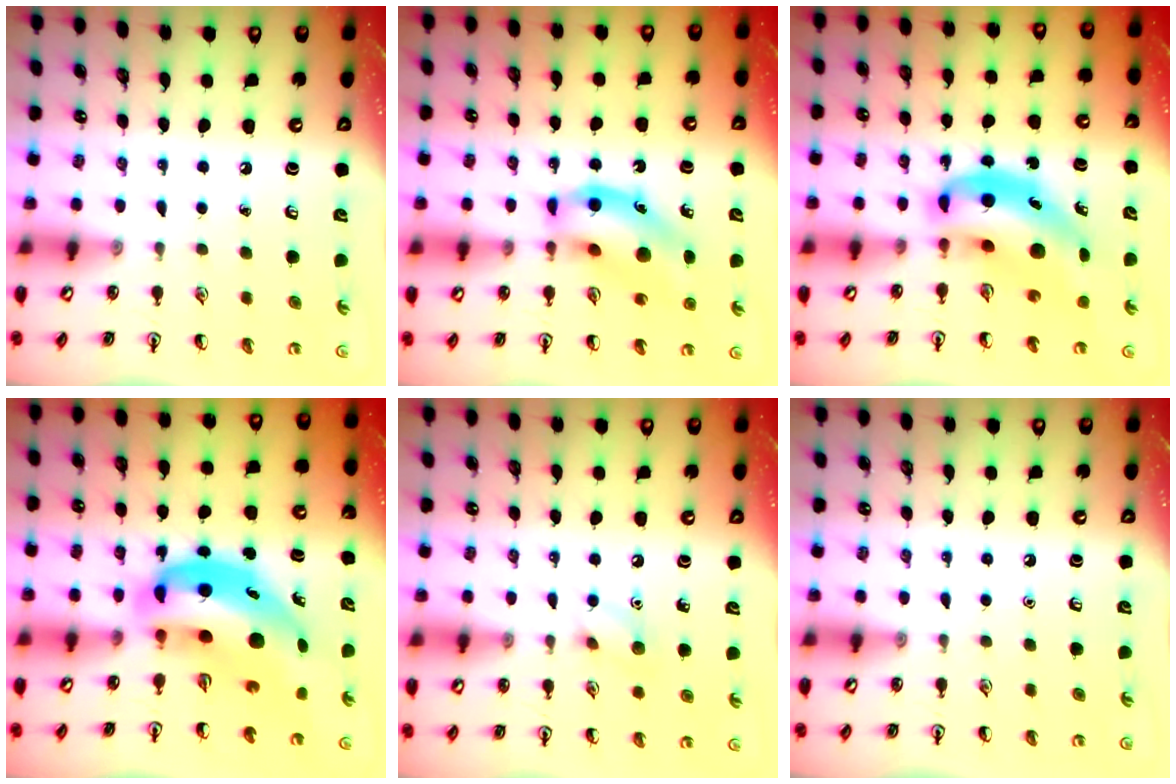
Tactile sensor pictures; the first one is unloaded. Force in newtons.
{"total": 12.0, "press": 11.5, "slide": 3.5}
{"total": 11.9, "press": 11.5, "slide": 3.3}
{"total": 13.4, "press": 12.9, "slide": 3.7}
{"total": 6.1, "press": 6.0, "slide": 1.1}
{"total": 0.0}